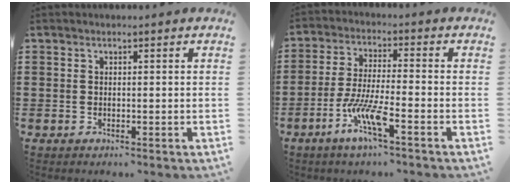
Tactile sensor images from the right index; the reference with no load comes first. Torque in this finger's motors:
{"motor_torque": [1.59, 0.55, 0.70, 0.13]}